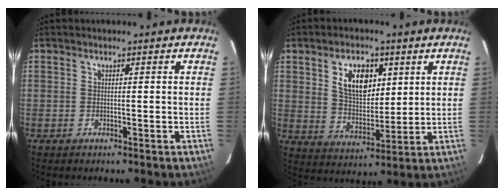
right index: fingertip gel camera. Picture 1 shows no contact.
{"total": 10.3, "force": [4.0, 5.9, 7.4], "torque": [-0.129, 0.009, 0.080]}